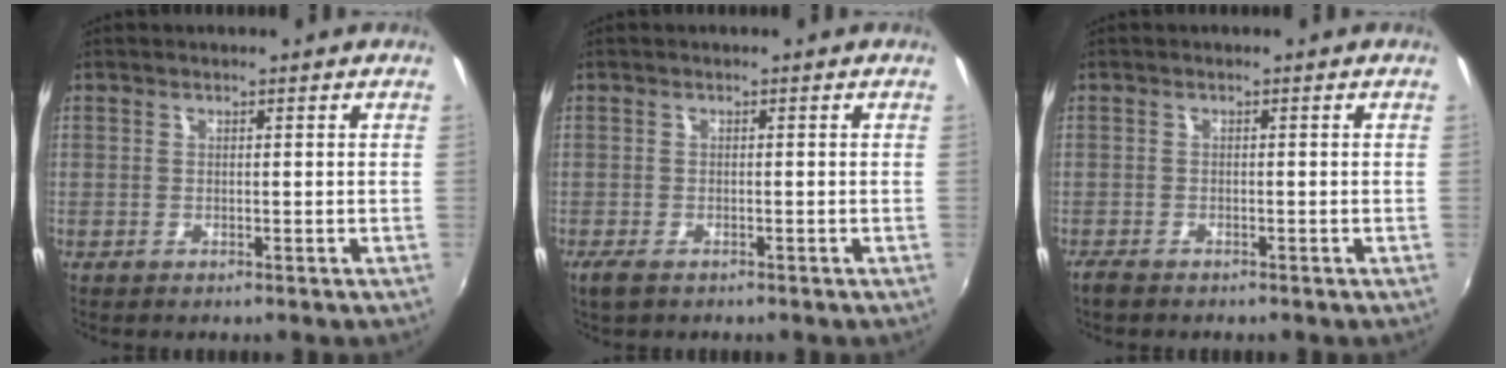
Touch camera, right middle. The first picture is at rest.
{"total": 2.7, "force": [-1.9, 1.1, 1.7], "torque": [-0.036, -0.010, -0.034]}
{"total": 2.0, "force": [-1.7, 0.6, 0.8], "torque": [-0.021, -0.007, -0.035]}